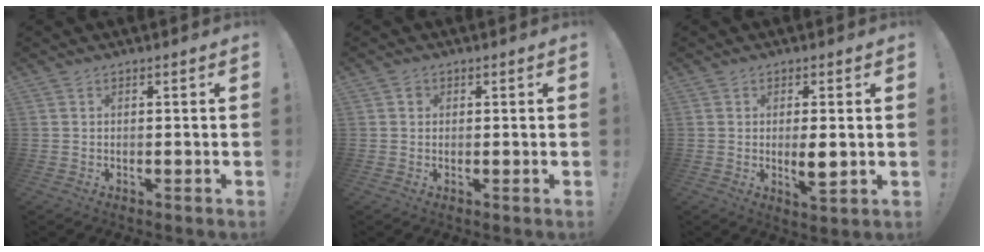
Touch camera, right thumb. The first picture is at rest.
{"total": 1.4, "force": [0.4, 1.3, 0.4], "torque": [-0.003, 0.001, 0.006]}
{"total": 5.4, "force": [-0.2, 1.4, 5.2], "torque": [-0.079, -0.012, -0.005]}